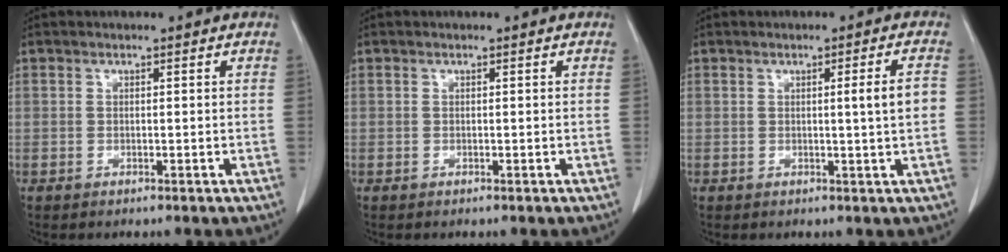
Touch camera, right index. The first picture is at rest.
{"total": 0.0}
{"total": 3.7, "force": [0.1, -0.5, 3.6], "torque": [-0.053, -0.002, 0.002]}